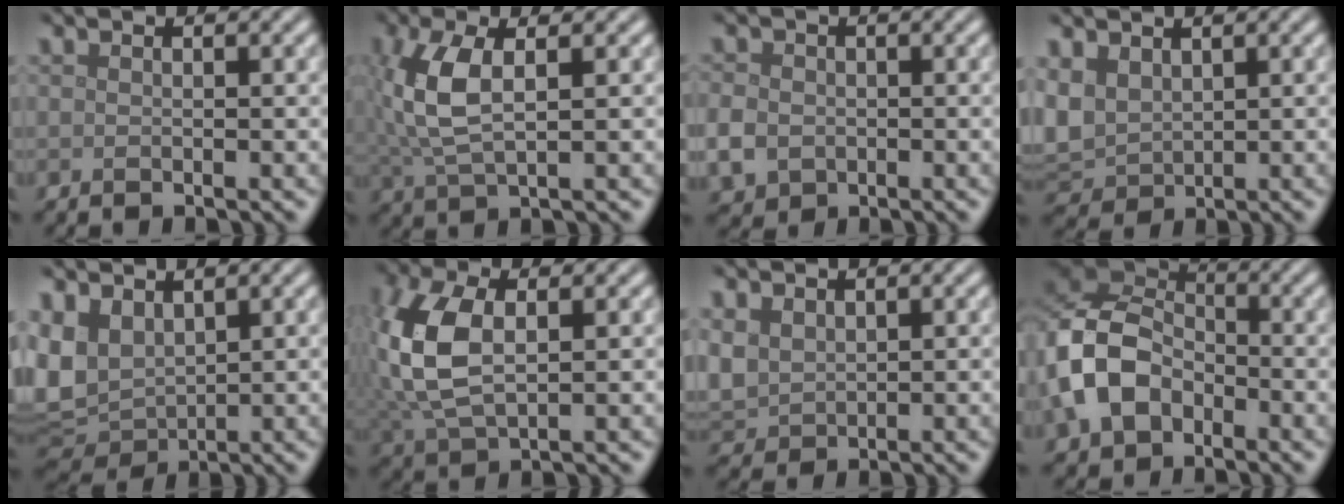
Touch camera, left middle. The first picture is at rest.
{"total": 6.0, "force": [1.1, 2.7, 5.3], "torque": [-0.135, 0.007, 0.019]}
{"total": 3.0, "force": [-0.7, 2.5, 1.4], "torque": [-0.032, -0.004, -0.016]}
{"total": 4.4, "force": [1.3, 3.3, 2.7], "torque": [-0.074, 0.000, 0.027]}
{"total": 7.0, "force": [2.2, 4.7, 4.6], "torque": [-0.140, 0.001, 0.045]}
{"total": 8.3, "force": [1.0, 4.7, 6.8], "torque": [-0.182, 0.003, 0.018]}
{"total": 3.1, "force": [1.3, 2.4, 1.6], "torque": [-0.050, 0.000, 0.028]}
{"total": 8.8, "force": [-2.8, 6.5, 5.2], "torque": [-0.120, 0.003, -0.074]}